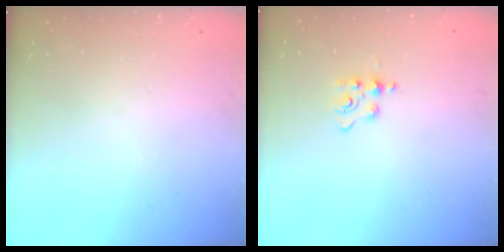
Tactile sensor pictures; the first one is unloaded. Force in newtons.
{"total": 4.3, "press": 4.3, "slide": 0.5}